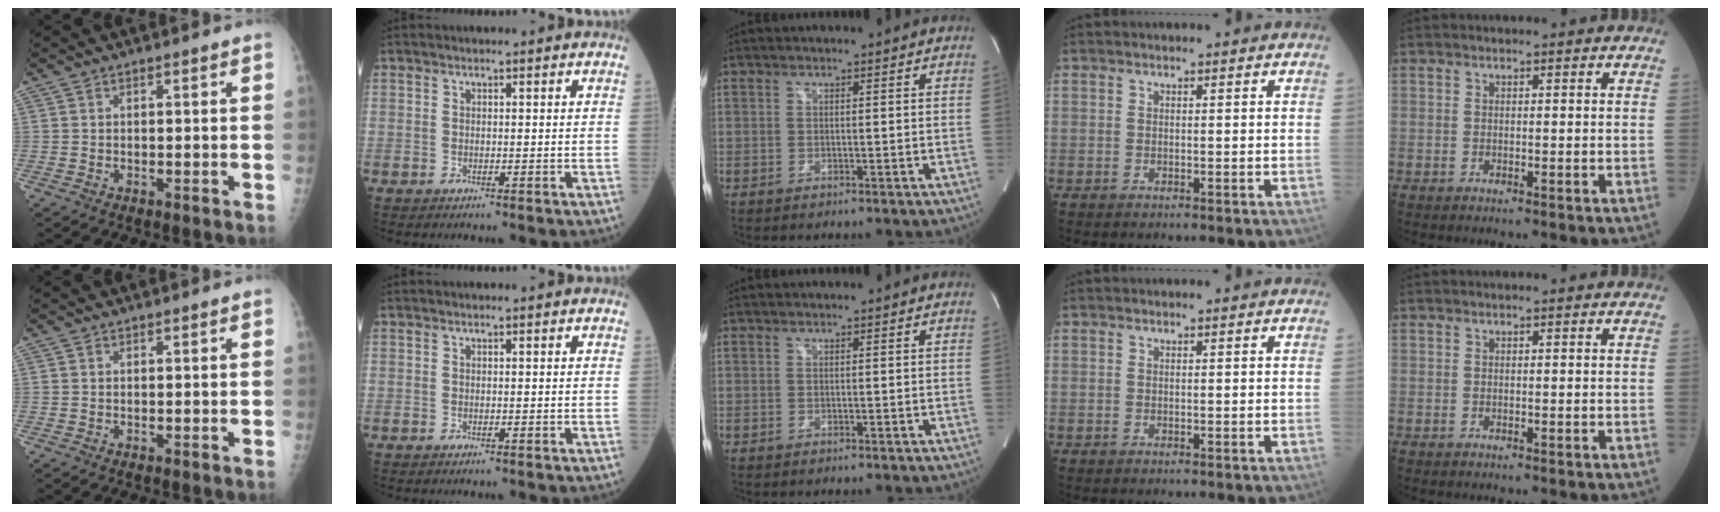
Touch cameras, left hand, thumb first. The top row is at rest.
{}